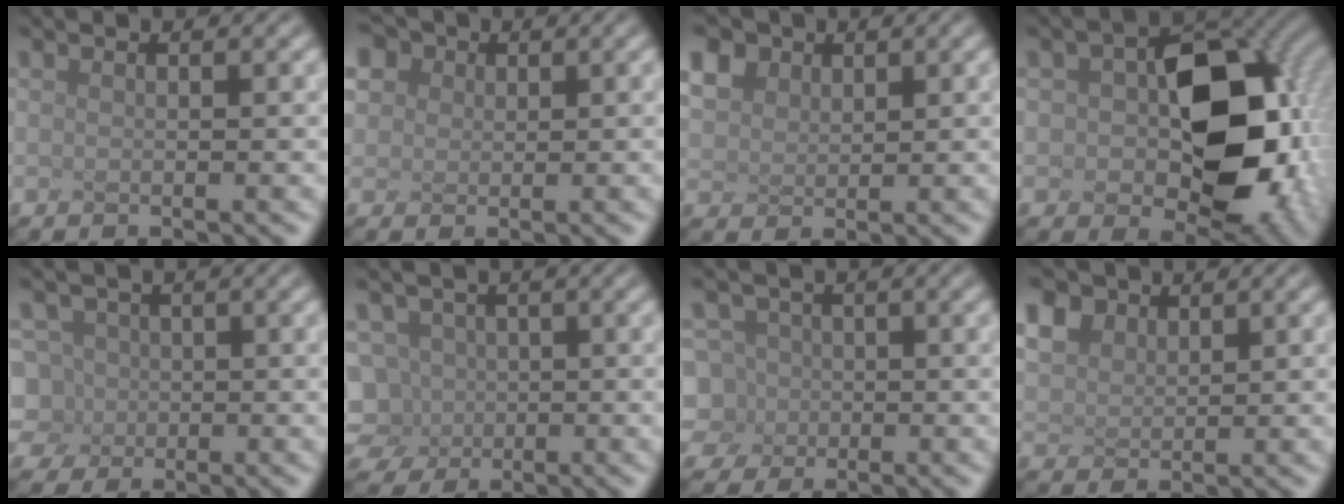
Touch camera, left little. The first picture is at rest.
{"total": 3.0, "force": [1.8, 2.3, 0.7], "torque": [-0.067, 0.009, 0.064]}
{"total": 2.8, "force": [1.8, 2.0, 0.7], "torque": [-0.074, 0.009, 0.068]}
{"total": 10.6, "force": [-1.3, 6.2, 8.4], "torque": [-0.134, -0.011, 0.022]}
{"total": 3.0, "force": [-1.6, 2.5, 0.0], "torque": [-0.040, 0.012, 0.004]}
{"total": 3.6, "force": [-2.0, 2.9, 0.5], "torque": [-0.047, 0.001, 0.008]}
{"total": 3.4, "force": [-2.0, 2.8, -0.1], "torque": [-0.027, 0.012, -0.008]}
{"total": 2.3, "force": [1.6, 1.7, 0.5], "torque": [-0.065, 0.004, 0.067]}